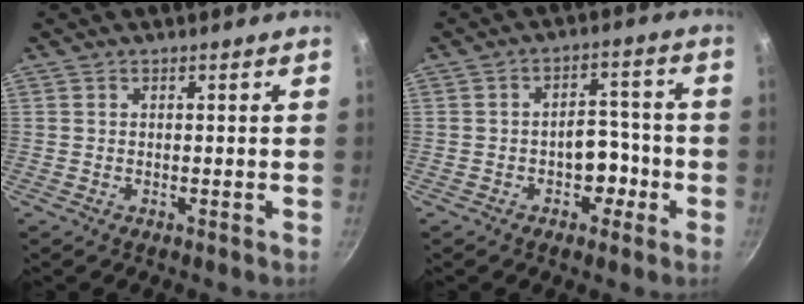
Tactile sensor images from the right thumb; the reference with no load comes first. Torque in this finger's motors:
{"motor_torque": [0.82, 0.52, 0.62, -0.43, 0.00]}